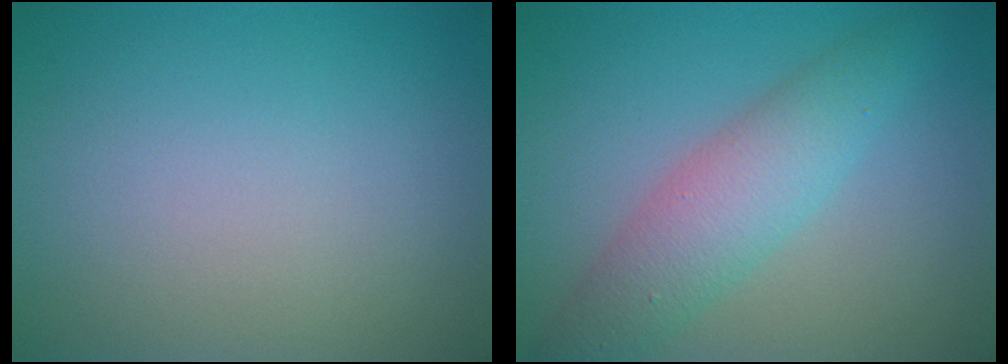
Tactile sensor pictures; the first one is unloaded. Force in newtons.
{"total": 4.6, "press": 4.6, "slide": 0.1}